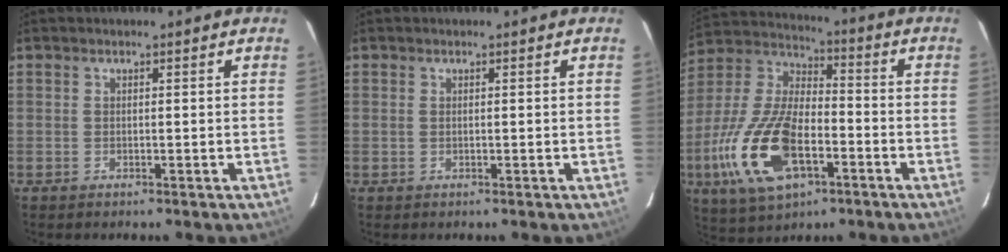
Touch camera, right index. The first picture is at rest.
{"total": 0.0}
{"total": 20.4, "force": [-7.6, 9.8, 16.2], "torque": [-0.354, -0.015, -0.137]}